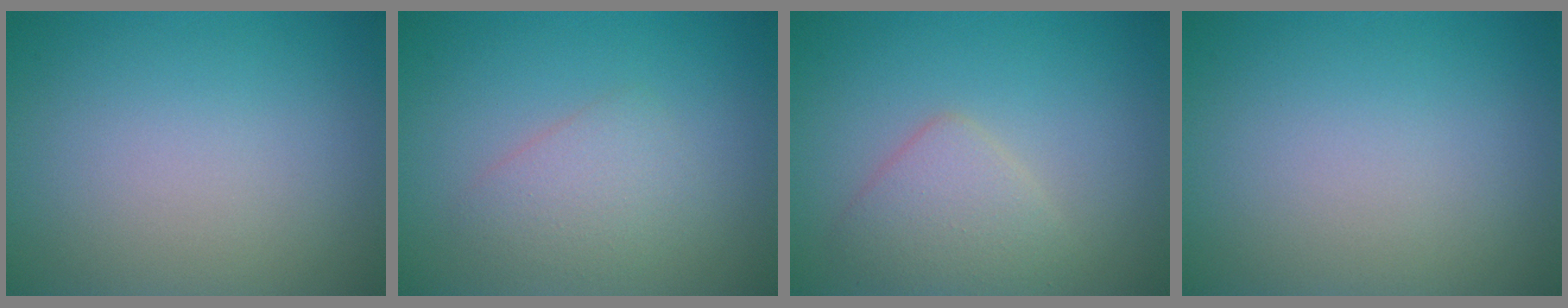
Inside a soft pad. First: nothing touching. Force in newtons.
{"total": 2.3, "press": 2.3, "slide": 0.1}
{"total": 3.0, "press": 3.0, "slide": 0.1}
{"total": 0.0}